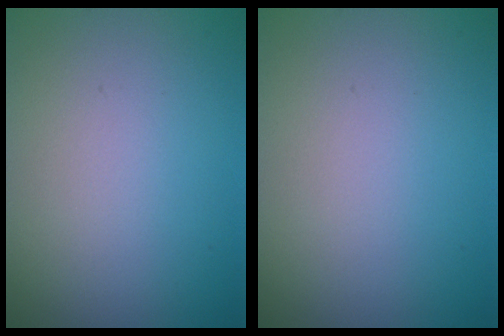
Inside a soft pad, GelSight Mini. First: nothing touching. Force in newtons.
{"total": 0.0}